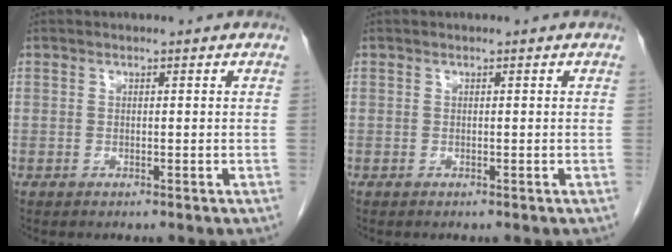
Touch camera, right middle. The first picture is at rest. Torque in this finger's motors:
{"motor_torque": [-0.10, -0.23, -0.09, 0.00]}